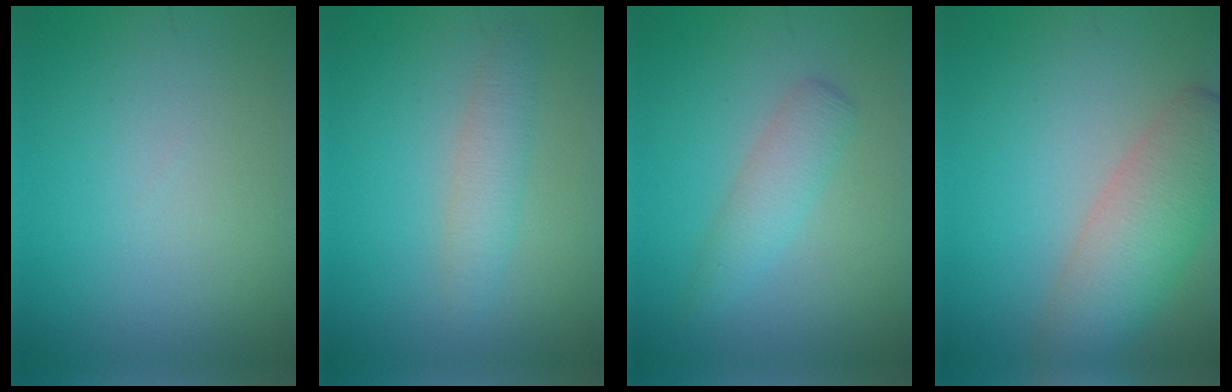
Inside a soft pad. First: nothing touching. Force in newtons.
{"total": 2.5, "press": 2.5, "slide": 0.2}
{"total": 2.6, "press": 2.6, "slide": 0.1}
{"total": 6.3, "press": 6.3, "slide": 0.6}